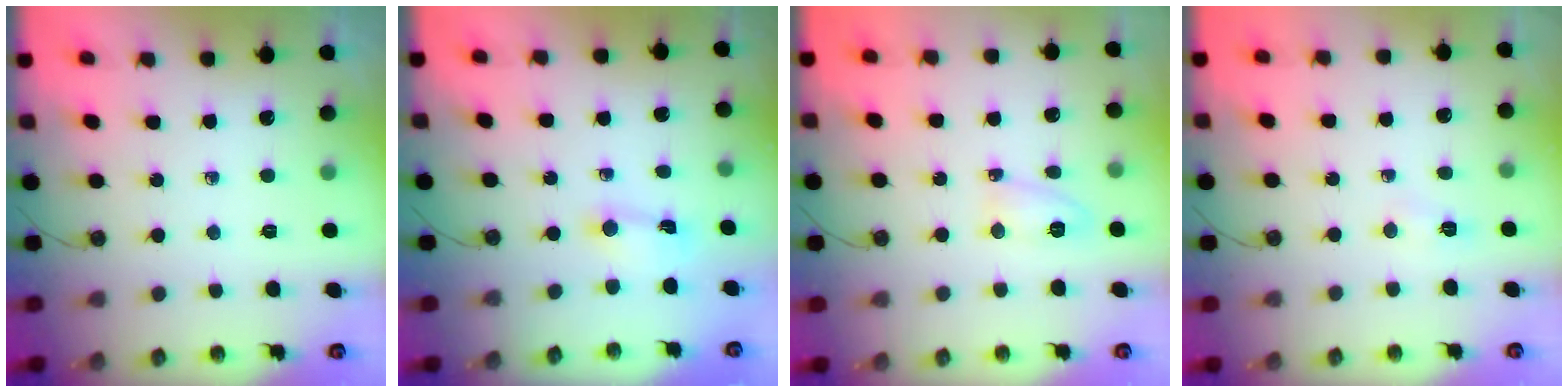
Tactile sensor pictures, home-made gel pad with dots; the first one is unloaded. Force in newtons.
{"total": 1.5, "press": 1.5, "slide": 0.1}
{"total": 4.4, "press": 4.3, "slide": 0.9}
{"total": 2.5, "press": 2.4, "slide": 0.4}